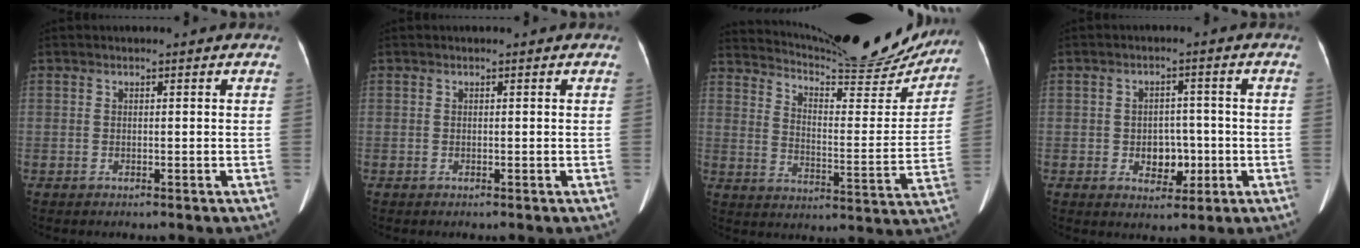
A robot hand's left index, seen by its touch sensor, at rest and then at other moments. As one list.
[{"total": 0.0}, {"total": 23.4, "force": [21.8, 3.2, 7.9], "torque": [-0.122, -0.052, 0.285]}, {"total": 4.8, "force": [-1.0, 3.4, 3.2], "torque": [-0.045, 0.009, -0.007]}]